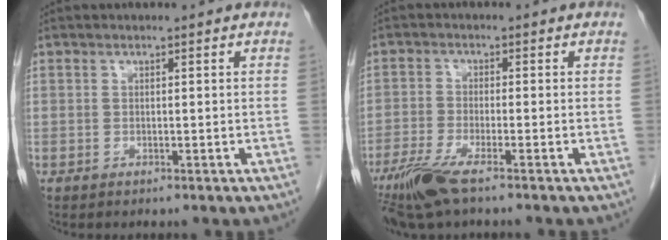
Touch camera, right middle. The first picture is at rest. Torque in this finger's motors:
{"motor_torque": [0.94, -0.80, 0.13, 0.05]}